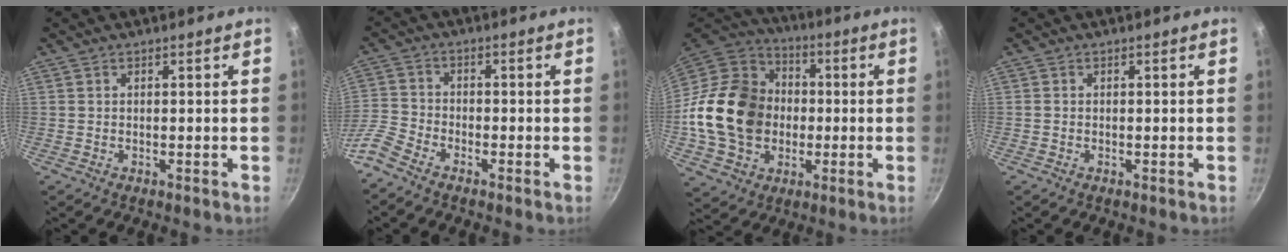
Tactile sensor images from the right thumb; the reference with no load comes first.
{"total": 6.1, "force": [-4.8, 2.7, 2.6], "torque": [-0.069, 0.032, -0.120]}
{"total": 22.4, "force": [-1.6, 18.0, 13.2], "torque": [-0.223, 0.037, -0.026]}
{"total": 0.0}